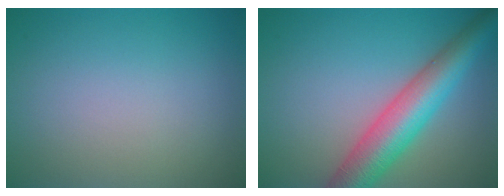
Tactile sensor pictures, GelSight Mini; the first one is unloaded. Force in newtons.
{"total": 7.4, "press": 7.4, "slide": 0.3}